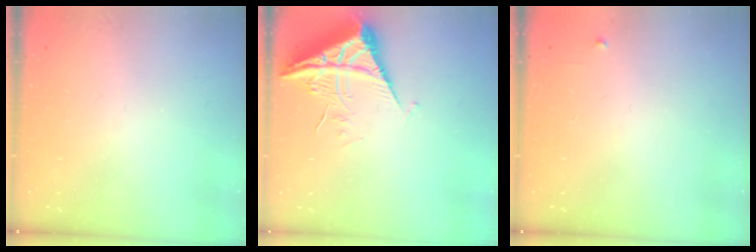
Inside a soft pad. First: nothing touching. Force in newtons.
{"total": 7.8, "press": 7.7, "slide": 0.9}
{"total": 2.4, "press": 2.3, "slide": 0.4}